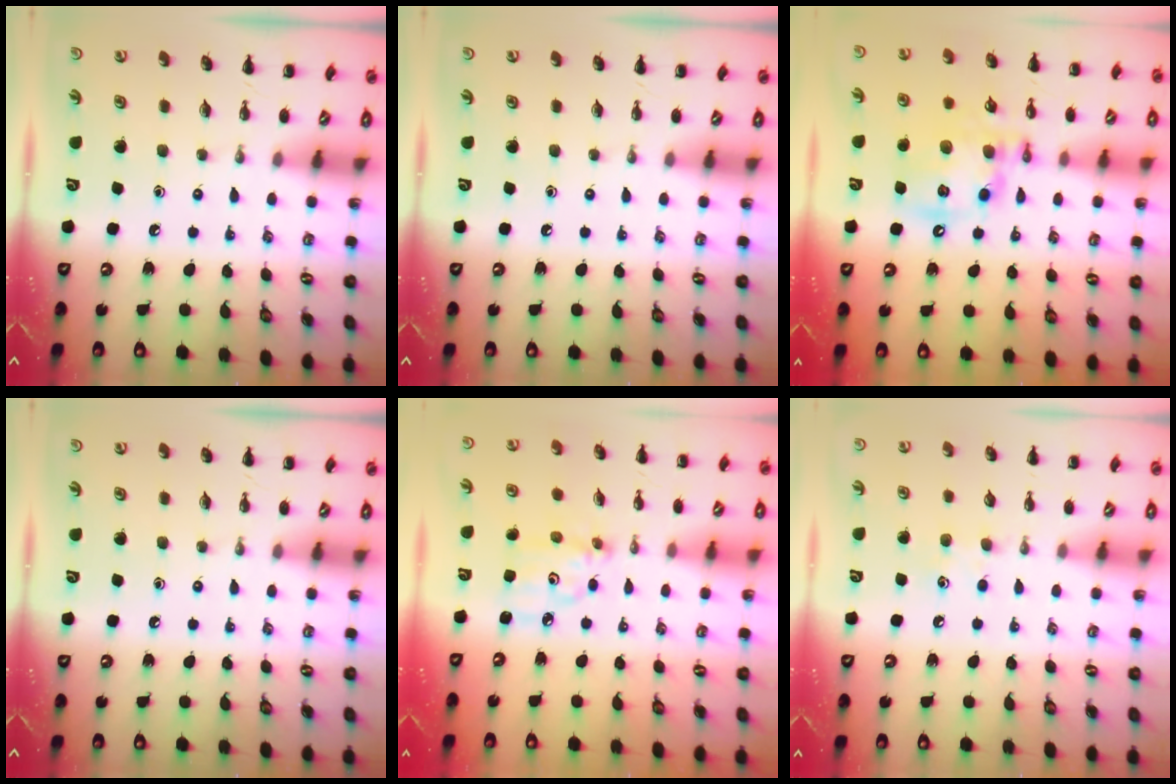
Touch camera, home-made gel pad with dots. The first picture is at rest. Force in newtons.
{"total": 0.0}
{"total": 13.8, "press": 13.5, "slide": 3.1}
{"total": 0.0}
{"total": 5.3, "press": 5.3, "slide": 0.3}
{"total": 6.1, "press": 5.9, "slide": 1.6}